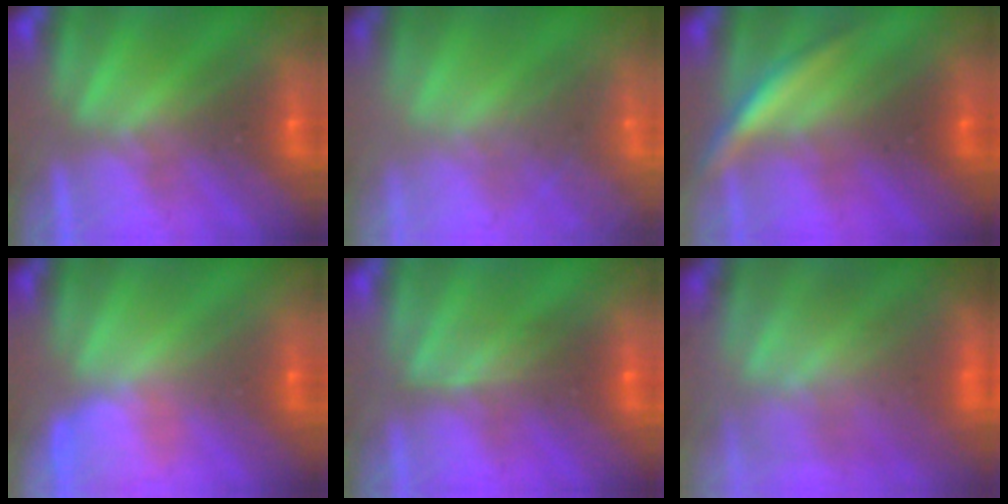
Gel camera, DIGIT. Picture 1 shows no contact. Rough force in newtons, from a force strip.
{"total": 5.7}
{"total": 3.4}
{"total": 2.9}
{"total": 2.4}
{"total": 9.0}